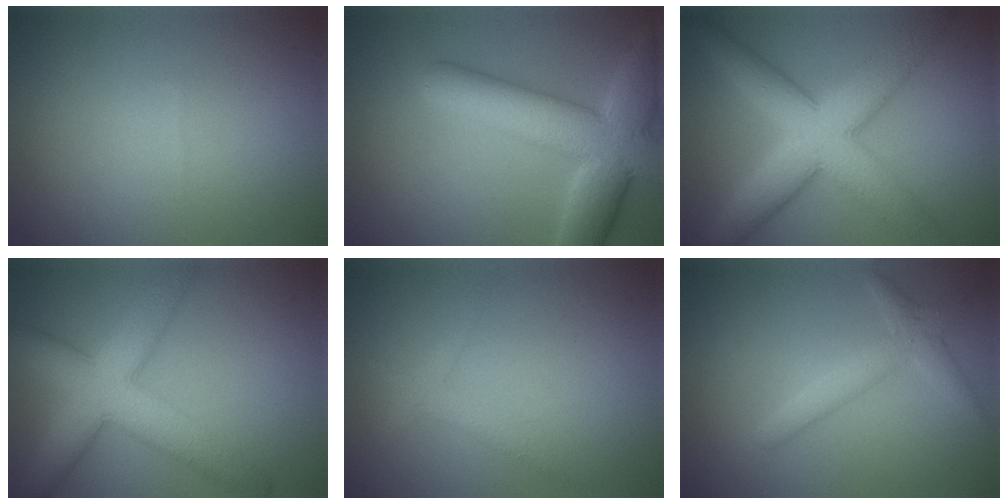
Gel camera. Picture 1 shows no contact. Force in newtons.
{"total": 9.6, "press": 9.6, "slide": 0.7}
{"total": 9.1, "press": 9.1, "slide": 0.2}
{"total": 8.4, "press": 8.4, "slide": 0.4}
{"total": 1.7, "press": 1.7, "slide": 0.1}
{"total": 2.6, "press": 2.6, "slide": 0.1}